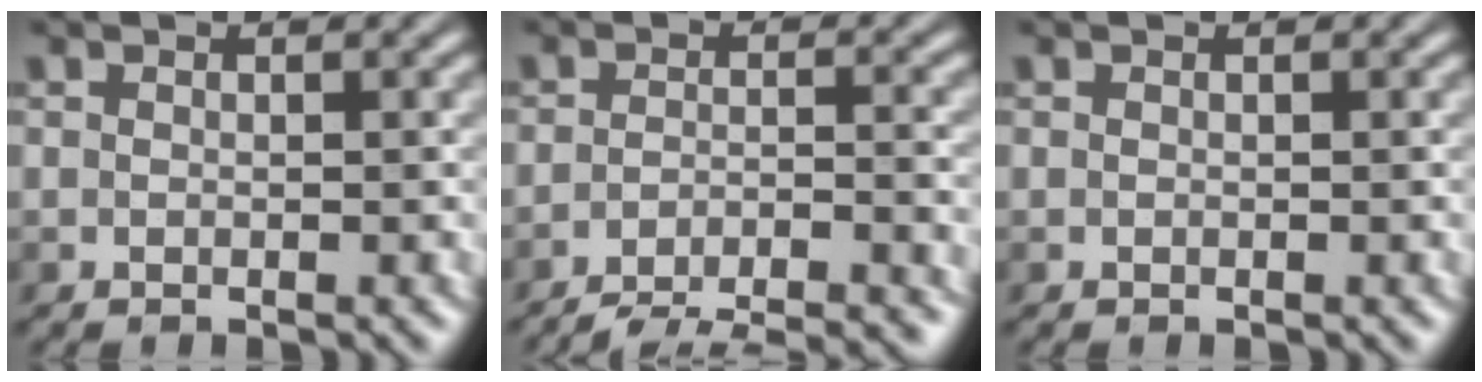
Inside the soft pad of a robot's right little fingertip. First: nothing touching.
{"total": 6.8, "force": [-6.5, 0.7, 1.9], "torque": [-0.035, -0.002, -0.102]}
{"total": 0.0}